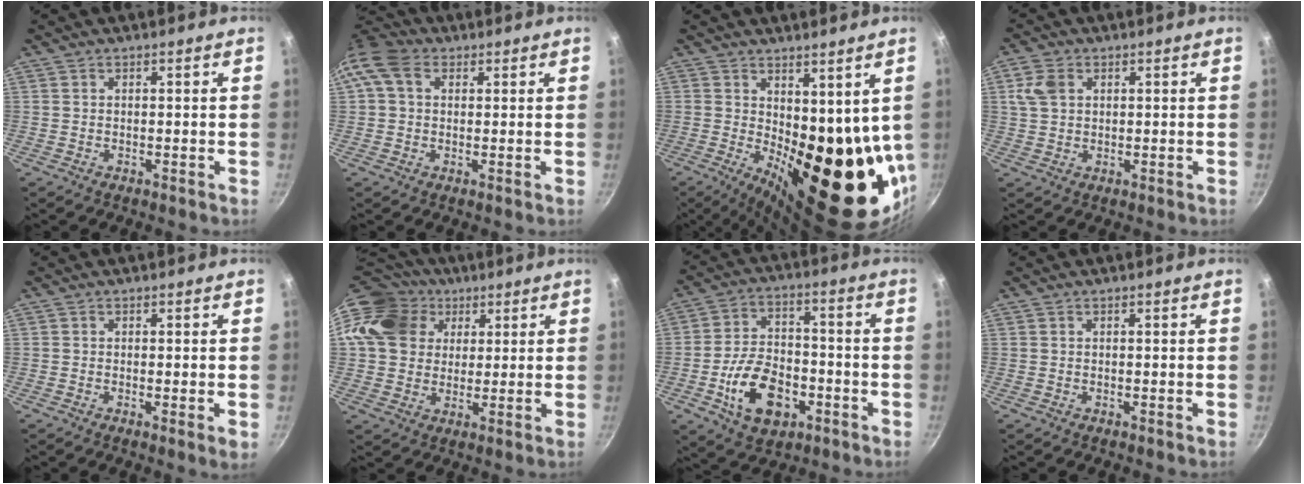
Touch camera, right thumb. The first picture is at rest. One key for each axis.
{"total": 8.1, "fx": 2.3, "fy": 5.9, "fz": 5.1, "tx": -0.092, "ty": 0.015, "tz": 0.027}
{"total": 18.5, "fx": 1.1, "fy": 8.7, "fz": 16.2, "tx": -0.182, "ty": -0.046, "tz": 0.038}
{"total": 4.9, "fx": 1.4, "fy": 3.7, "fz": 2.9, "tx": -0.047, "ty": 0.002, "tz": 0.026}
{"total": 1.9, "fx": -0.2, "fy": 0.2, "fz": 1.9, "tx": -0.030, "ty": -0.008, "tz": -0.007}
{"total": 16.8, "fx": 5.4, "fy": 13.8, "fz": 7.9, "tx": -0.131, "ty": 0.026, "tz": 0.088}
{"total": 14.7, "fx": -5.2, "fy": 9.5, "fz": 10.0, "tx": -0.149, "ty": 0.030, "tz": -0.083}
{"total": 0.0}